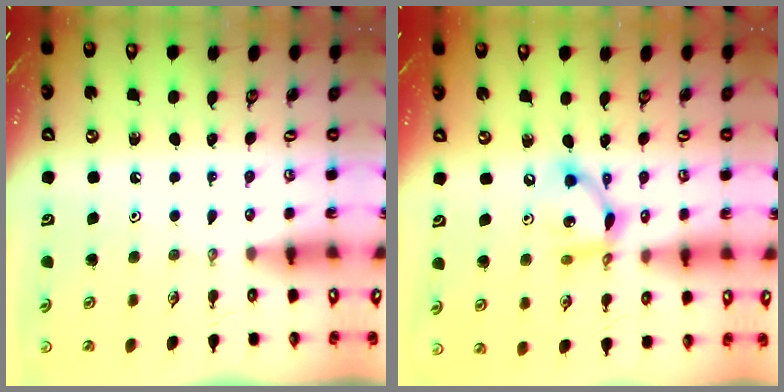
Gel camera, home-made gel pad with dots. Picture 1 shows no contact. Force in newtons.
{"total": 11.2, "press": 11.2, "slide": 1.0}